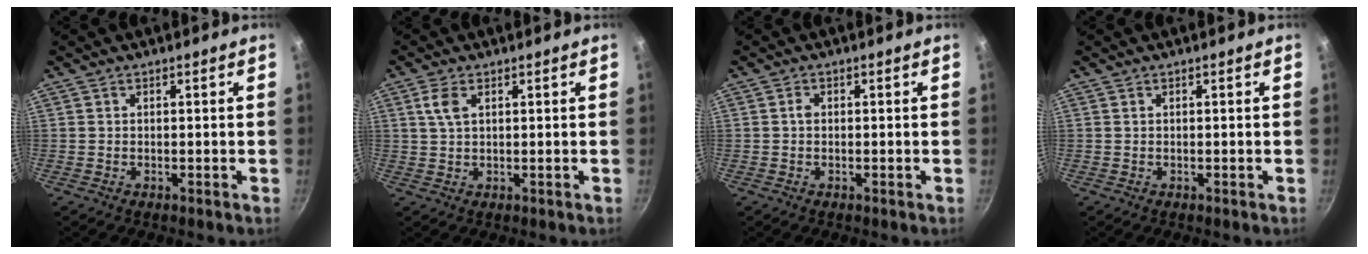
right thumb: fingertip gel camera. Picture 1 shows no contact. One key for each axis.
{"total": 3.3, "fx": 1.3, "fy": 1.7, "fz": 2.6, "tx": -0.055, "ty": -0.001, "tz": 0.026}
{"total": 1.0, "fx": 0.0, "fy": 0.8, "fz": 0.6, "tx": -0.010, "ty": 0.006, "tz": 0.000}
{"total": 0.0}